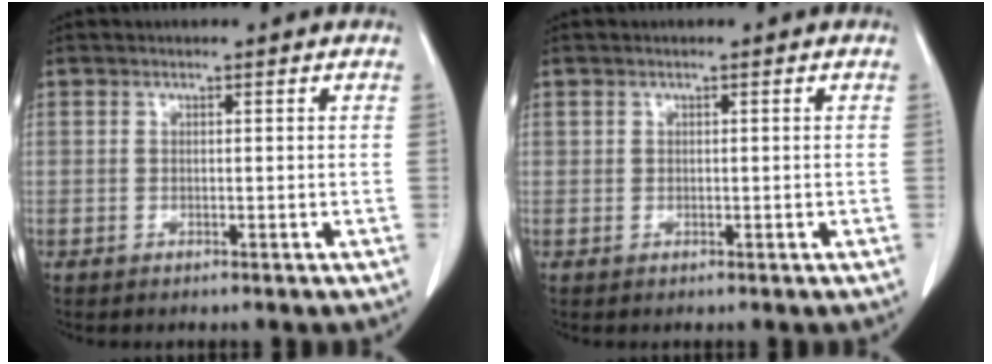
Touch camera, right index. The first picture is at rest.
{"total": 0.0}